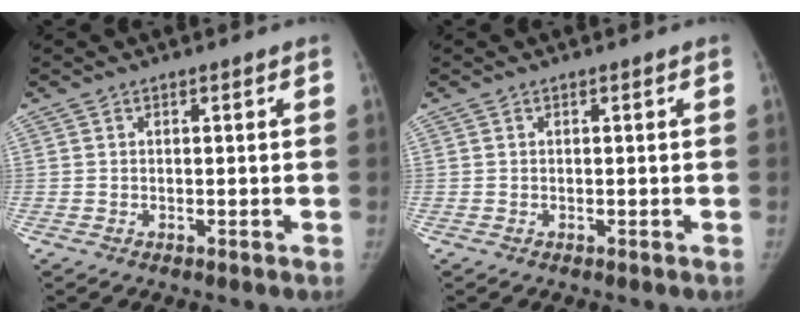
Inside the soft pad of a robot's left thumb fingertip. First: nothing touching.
{"total": 0.0}